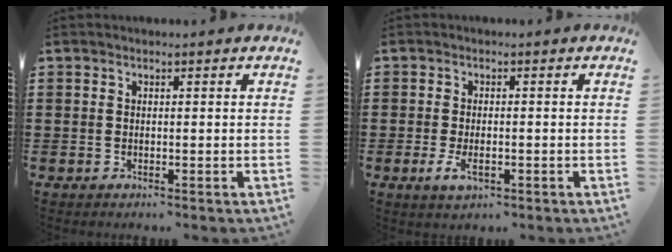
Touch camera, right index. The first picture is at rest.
{"total": 2.6, "force": [-0.8, 1.2, 2.2], "torque": [-0.047, -0.002, -0.015]}